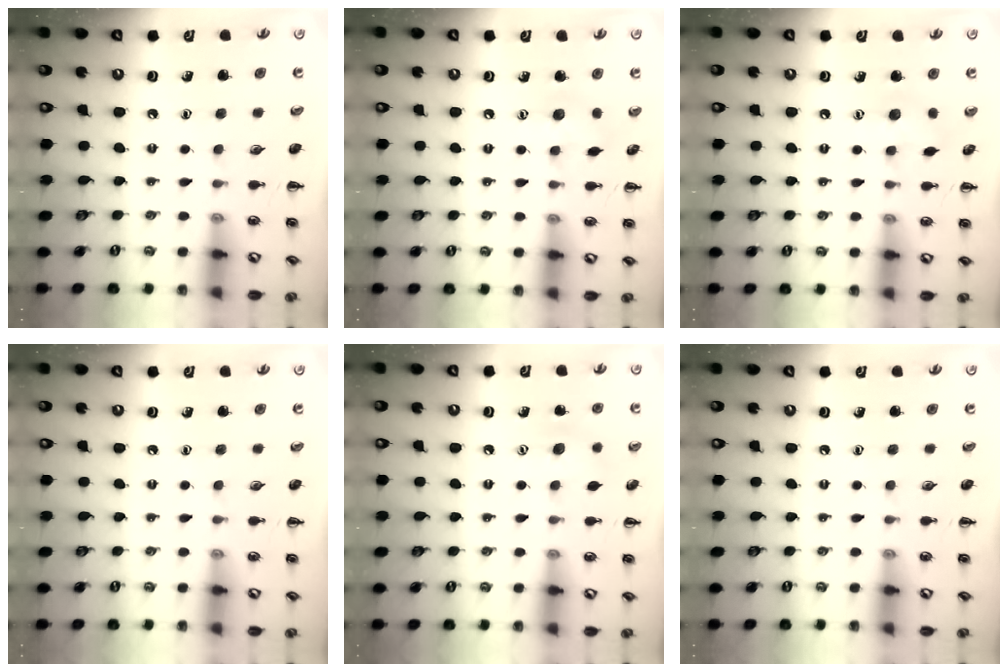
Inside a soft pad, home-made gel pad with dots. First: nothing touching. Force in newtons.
{"total": 5.1, "press": 4.9, "slide": 1.2}
{"total": 5.1, "press": 4.9, "slide": 1.2}
{"total": 0.0}
{"total": 8.1, "press": 7.9, "slide": 1.8}
{"total": 0.0}